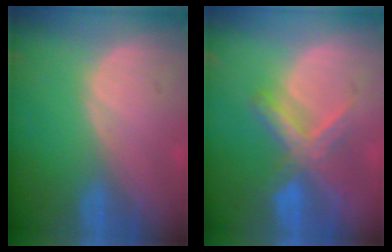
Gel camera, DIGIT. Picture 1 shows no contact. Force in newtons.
{"total": 6.6, "press": 6.3, "slide": 1.9}